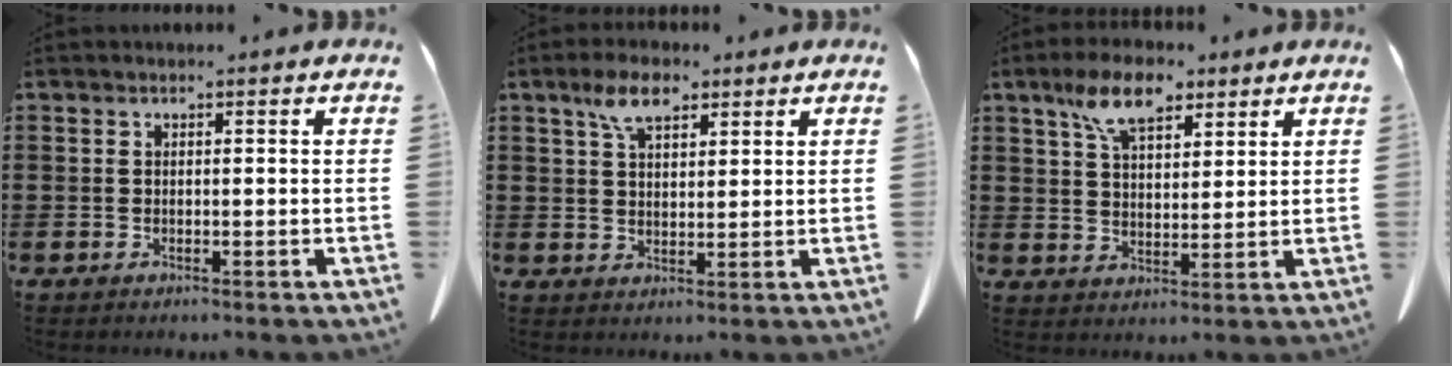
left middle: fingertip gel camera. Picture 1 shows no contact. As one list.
[{"total": 5.8, "force": [3.6, 2.7, 3.7], "torque": [-0.082, 0.010, 0.065]}, {"total": 8.6, "force": [5.7, 3.8, 5.2], "torque": [-0.110, 0.001, 0.104]}]